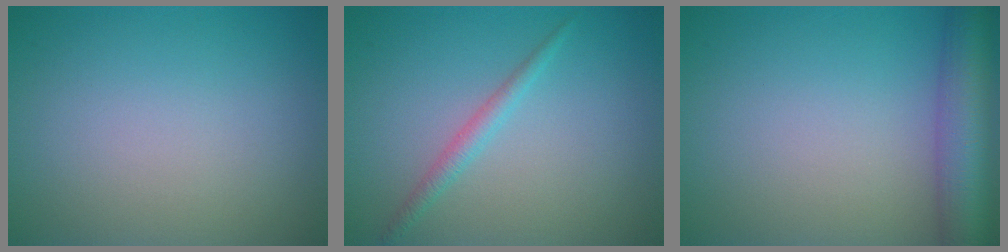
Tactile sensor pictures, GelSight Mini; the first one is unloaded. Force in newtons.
{"total": 1.5, "press": 1.5, "slide": 0.0}
{"total": 6.7, "press": 6.7, "slide": 0.4}